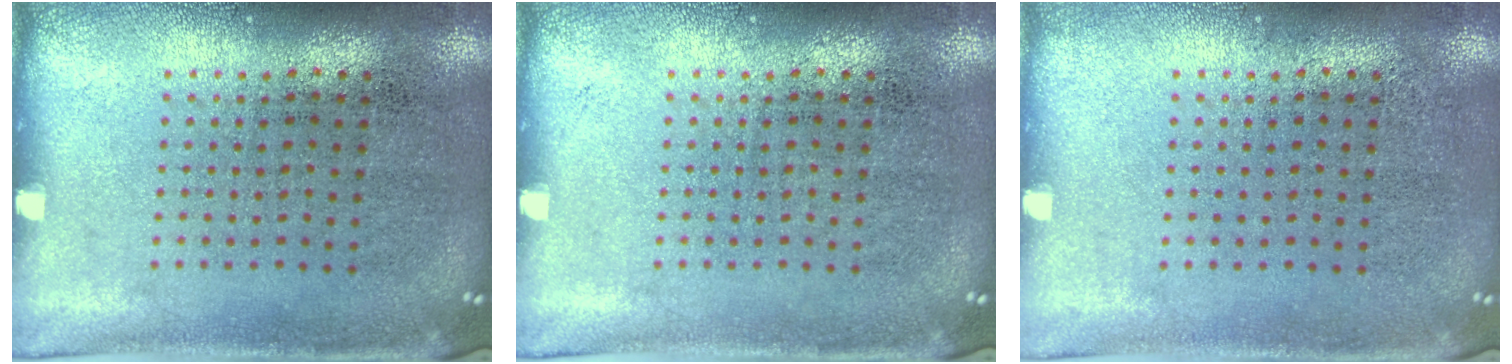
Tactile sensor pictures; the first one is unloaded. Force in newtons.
{"total": 0.0}
{"total": 0.0}